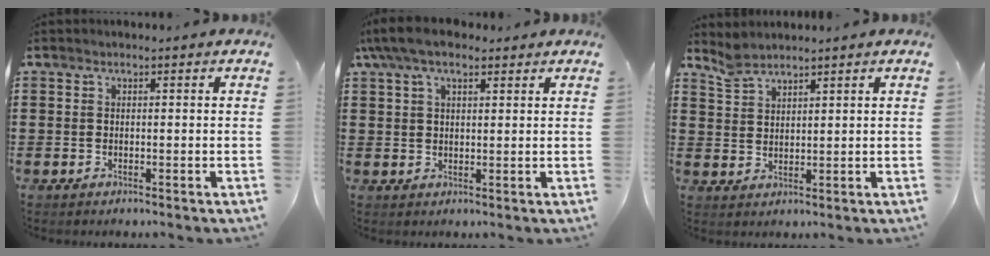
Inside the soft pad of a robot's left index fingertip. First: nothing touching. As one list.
[{"total": 5.9, "force": [3.9, 2.5, 3.7], "torque": [-0.083, 0.008, 0.072]}, {"total": 2.7, "force": [2.7, 0.4, 0.4], "torque": [-0.015, -0.004, 0.053]}]